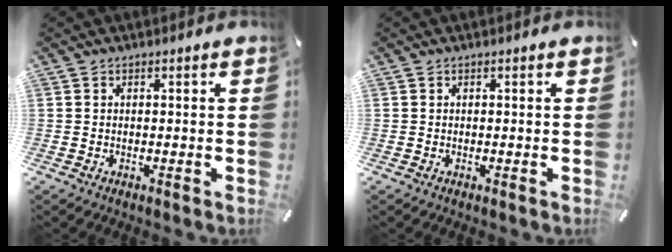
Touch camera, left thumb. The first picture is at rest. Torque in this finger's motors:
{"motor_torque": [0.00, 0.00, 0.00, 0.00, 0.00]}